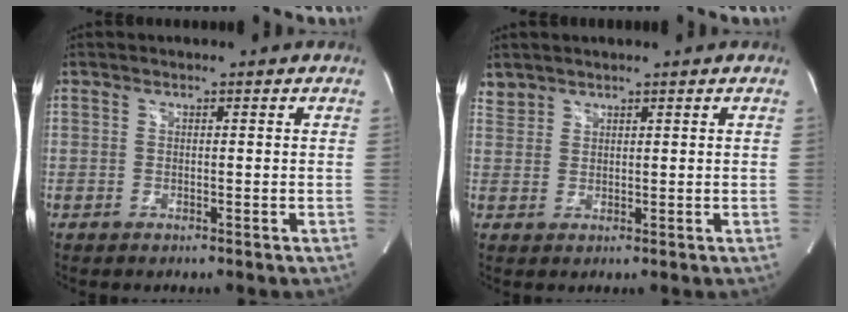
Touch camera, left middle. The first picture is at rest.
{"total": 2.0, "force": [1.8, 0.8, -0.2], "torque": [0.006, 0.008, 0.036]}